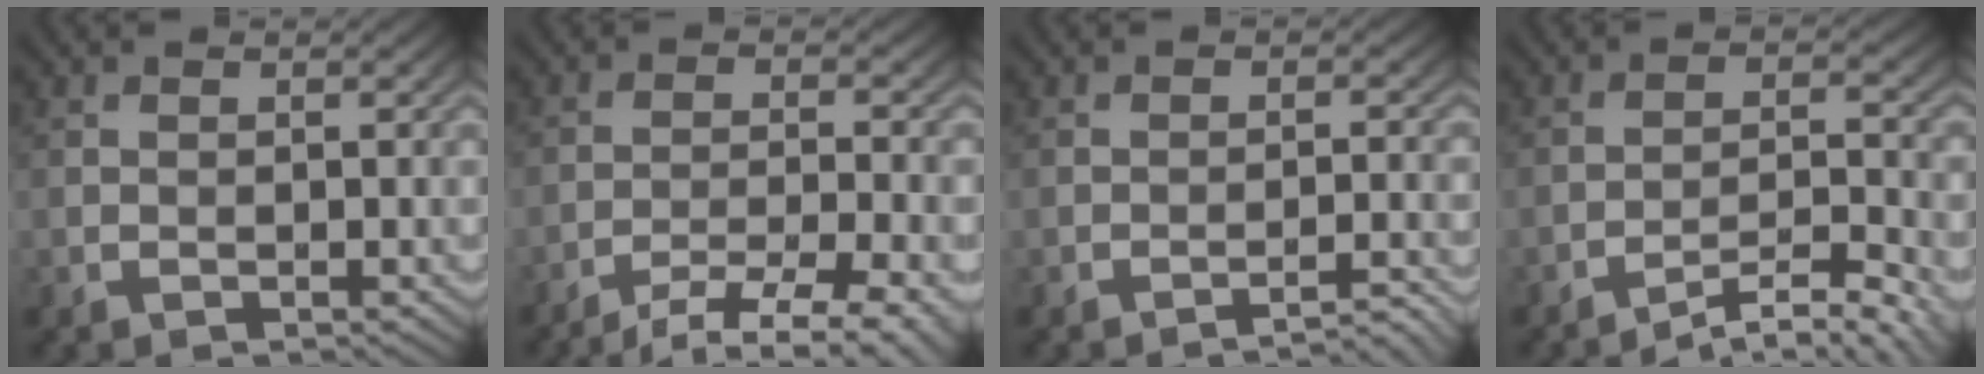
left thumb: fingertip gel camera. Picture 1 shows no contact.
{"total": 5.6, "force": [-4.4, 0.4, 3.4], "torque": [-0.062, 0.000, -0.066]}
{"total": 2.6, "force": [-2.4, -0.8, 0.4], "torque": [-0.003, 0.012, -0.035]}
{"total": 4.8, "force": [-4.2, -0.1, 2.2], "torque": [-0.034, 0.008, -0.064]}